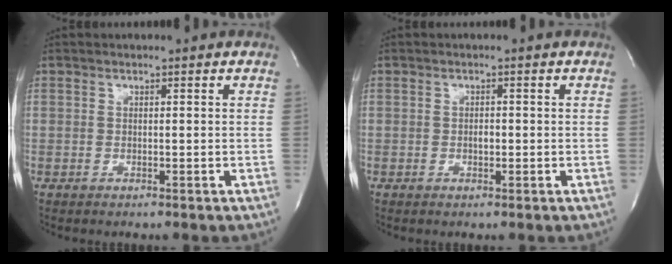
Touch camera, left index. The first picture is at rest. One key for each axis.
{"total": 1.0, "fx": -0.3, "fy": 0.5, "fz": 0.9, "tx": -0.016, "ty": 0.000, "tz": -0.004}